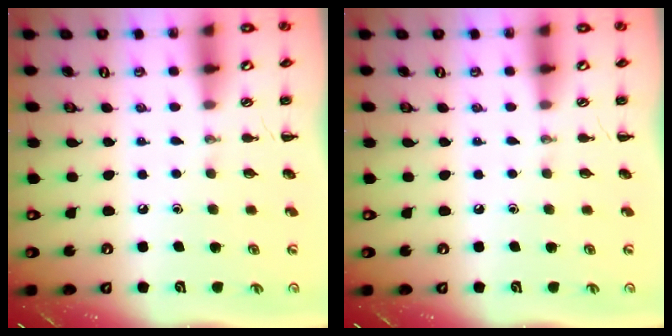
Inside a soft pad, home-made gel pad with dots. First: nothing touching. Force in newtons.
{"total": 0.0}